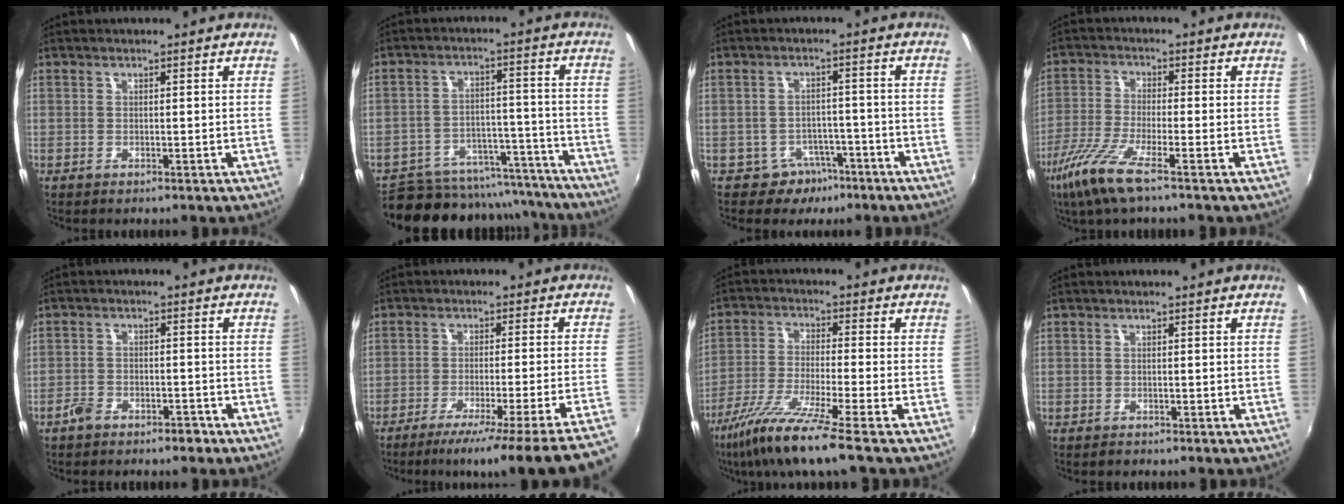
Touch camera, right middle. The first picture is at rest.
{"total": 19.1, "force": [-17.0, 7.4, 4.8], "torque": [-0.102, 0.035, -0.216]}
{"total": 5.3, "force": [-3.6, 3.9, 0.6], "torque": [-0.013, 0.021, -0.045]}
{"total": 8.8, "force": [-5.6, 0.7, 6.7], "torque": [-0.159, -0.019, -0.114]}
{"total": 4.3, "force": [-3.5, 2.0, 1.6], "torque": [-0.045, 0.007, -0.057]}
{"total": 17.9, "force": [-14.9, -3.4, 9.3], "torque": [-0.118, -0.068, -0.213]}
{"total": 12.0, "force": [-8.7, -0.5, 8.2], "torque": [-0.173, -0.033, -0.161]}
{"total": 0.8, "force": [-0.6, 0.6, -0.1], "torque": [0.000, 0.001, -0.012]}